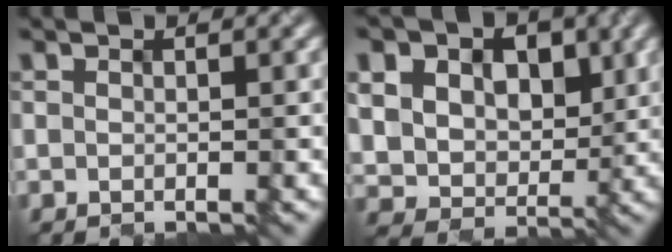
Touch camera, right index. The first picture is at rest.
{"total": 12.3, "force": [4.5, 9.5, 6.4], "torque": [-0.119, 0.021, 0.076]}